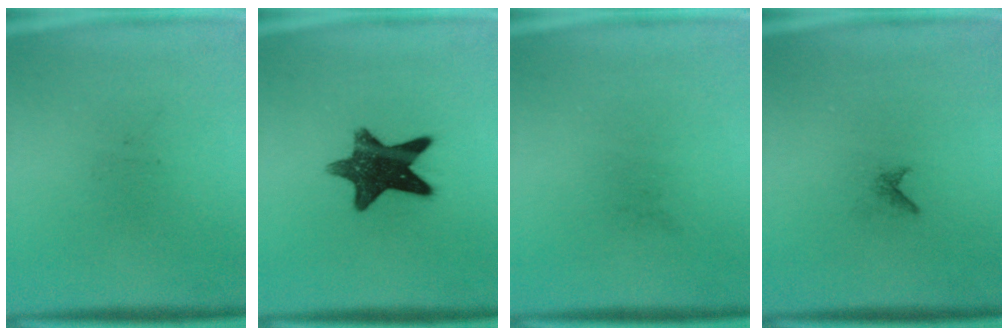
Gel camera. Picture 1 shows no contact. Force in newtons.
{"total": 12.6}
{"total": 0.0}
{"total": 0.6}